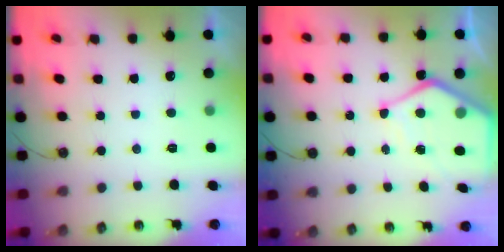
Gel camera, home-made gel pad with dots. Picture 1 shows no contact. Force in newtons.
{"total": 9.7, "press": 9.7, "slide": 0.9}